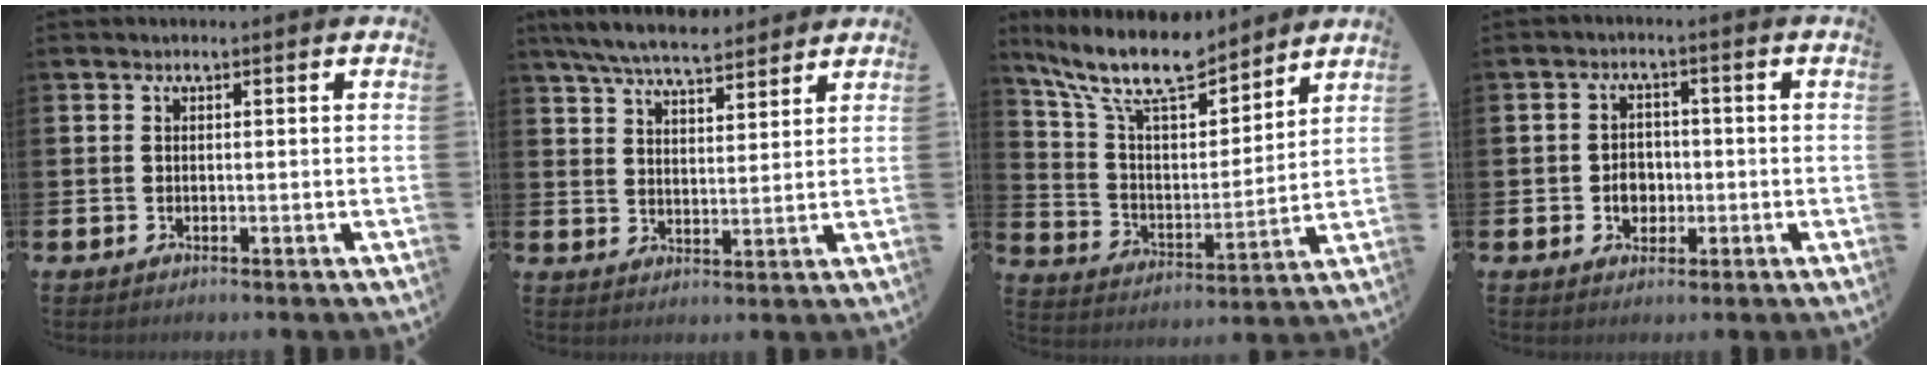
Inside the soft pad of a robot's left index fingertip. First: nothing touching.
{"total": 7.1, "force": [6.7, 1.3, 2.1], "torque": [-0.062, -0.025, 0.122]}
{"total": 12.4, "force": [10.6, 3.4, 5.3], "torque": [-0.137, -0.061, 0.188]}
{"total": 3.5, "force": [-0.7, 2.8, 1.9], "torque": [-0.025, 0.001, -0.020]}